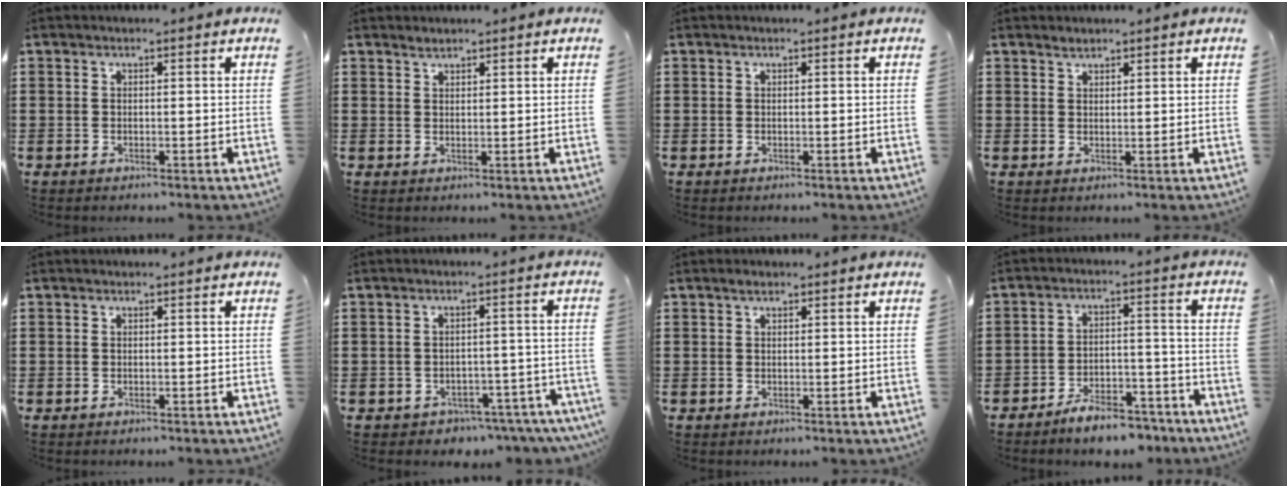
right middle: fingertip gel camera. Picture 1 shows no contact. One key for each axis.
{"total": 1.2, "fx": 1.1, "fy": 0.2, "fz": 0.1, "tx": -0.004, "ty": -0.001, "tz": 0.022}
{"total": 0.0}
{"total": 1.3, "fx": 1.3, "fy": 0.3, "fz": 0.1, "tx": -0.005, "ty": 0.002, "tz": 0.025}
{"total": 0.0}
{"total": 2.6, "fx": -2.4, "fy": 0.8, "fz": 0.1, "tx": -0.011, "ty": 0.004, "tz": -0.053}
{"total": 0.9, "fx": 0.8, "fy": 0.3, "fz": 0.4, "tx": -0.001, "ty": 0.000, "tz": 0.013}
{"total": 6.3, "fx": -5.9, "fy": 1.2, "fz": 2.0, "tx": -0.036, "ty": 0.011, "tz": -0.112}